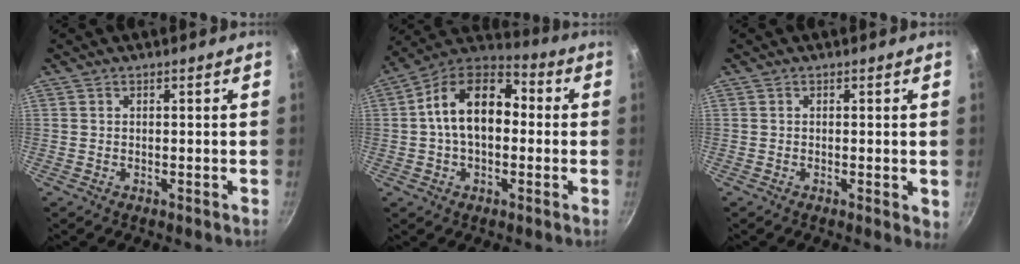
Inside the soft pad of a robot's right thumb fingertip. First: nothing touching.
{"total": 15.7, "force": [0.8, 10.1, 11.9], "torque": [-0.165, 0.041, -0.011]}
{"total": 1.9, "force": [-0.1, 0.7, 1.8], "torque": [-0.023, -0.006, -0.003]}